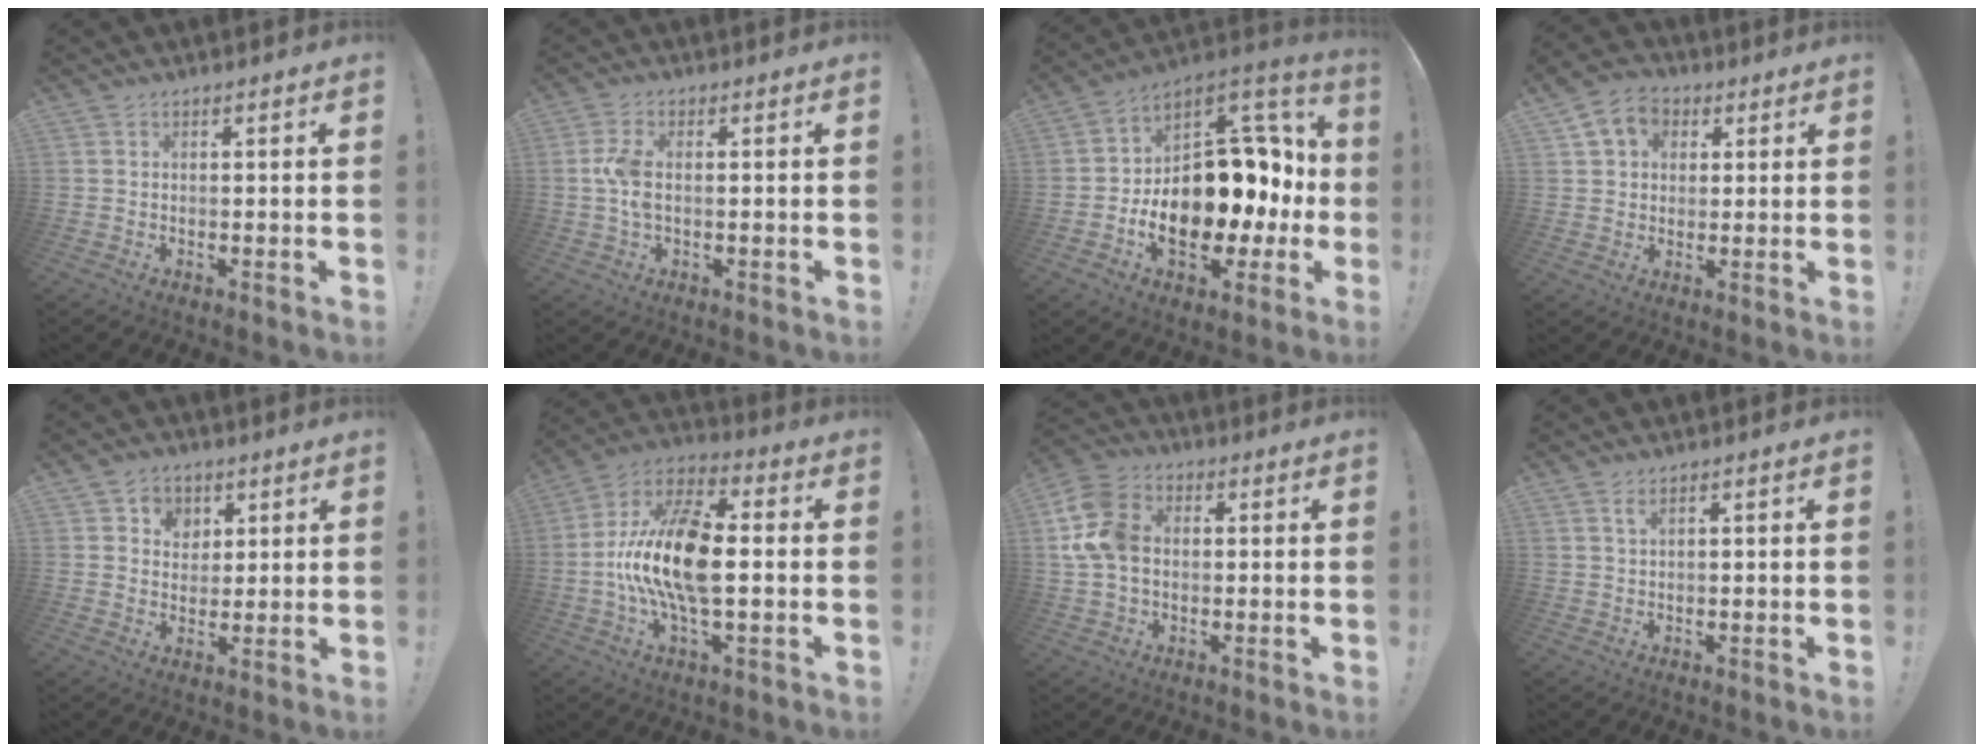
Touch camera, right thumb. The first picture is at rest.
{"total": 6.1, "force": [-0.2, 2.8, 5.4], "torque": [-0.109, 0.000, -0.006]}
{"total": 19.2, "force": [-3.1, 12.3, 14.5], "torque": [-0.199, -0.003, -0.030]}
{"total": 9.3, "force": [3.7, 7.4, 4.3], "torque": [-0.068, -0.004, 0.075]}
{"total": 6.3, "force": [2.7, 5.6, 1.1], "torque": [-0.005, -0.019, 0.049]}
{"total": 18.8, "force": [-0.9, 8.3, 16.8], "torque": [-0.309, 0.003, -0.013]}
{"total": 13.7, "force": [1.0, 10.1, 9.2], "torque": [-0.187, 0.009, 0.020]}
{"total": 2.0, "force": [1.3, 0.5, 1.4], "torque": [-0.022, -0.002, 0.022]}